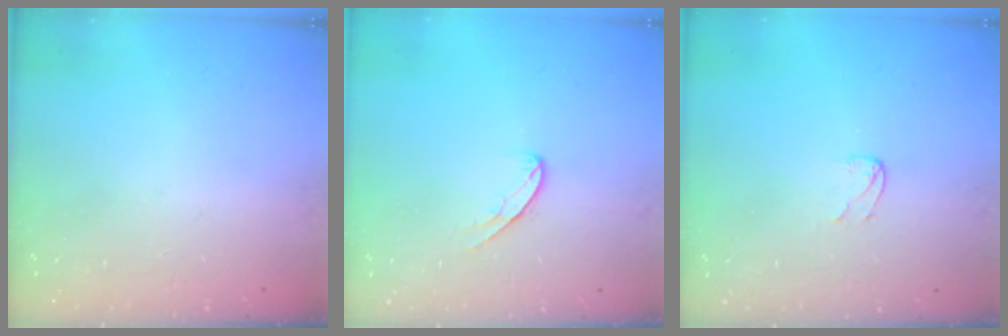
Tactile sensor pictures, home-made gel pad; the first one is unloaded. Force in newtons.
{"total": 6.0, "press": 6.0, "slide": 0.4}
{"total": 3.0, "press": 3.0, "slide": 0.3}